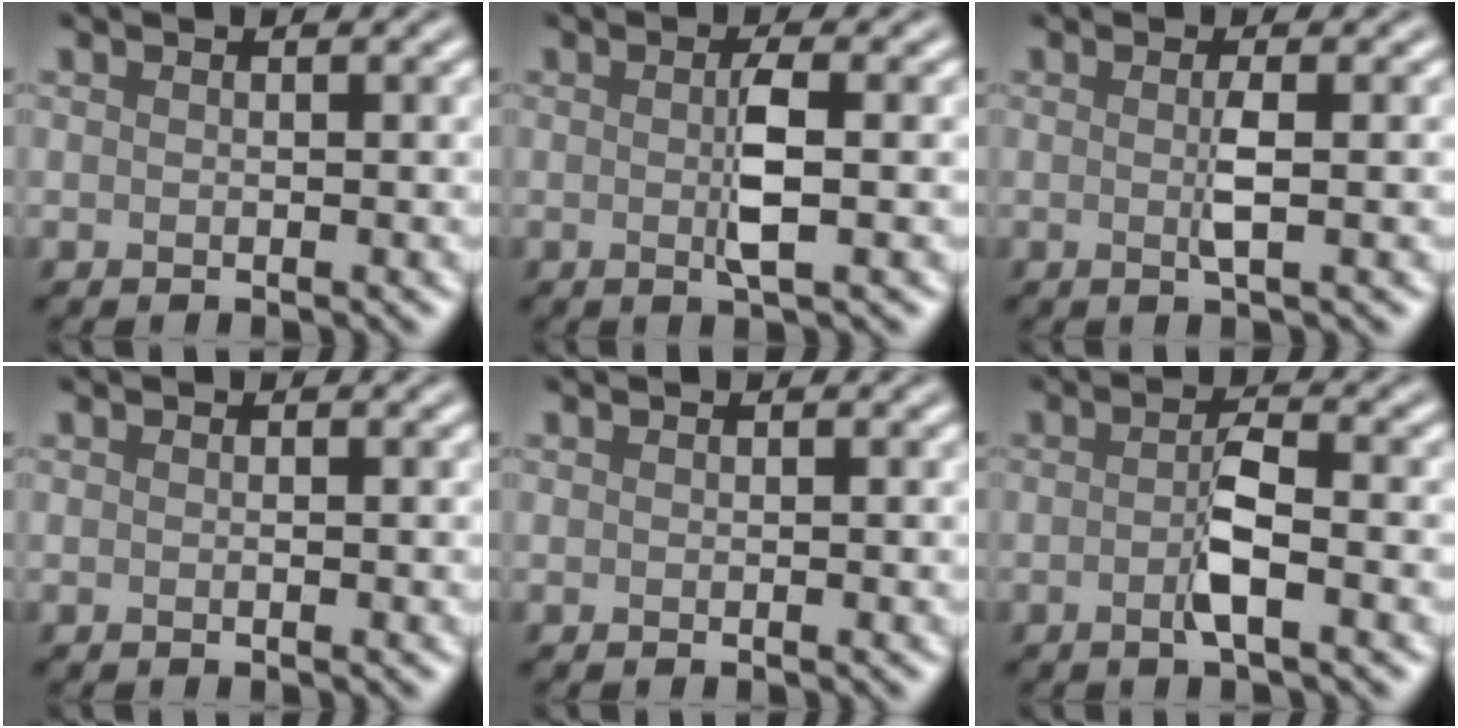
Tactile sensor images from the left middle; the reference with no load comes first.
{"total": 2.5, "force": [0.1, 0.3, 2.5], "torque": [-0.049, -0.005, -0.001]}
{"total": 1.7, "force": [0.1, 0.2, 1.7], "torque": [-0.037, -0.005, -0.002]}
{"total": 0.0}
{"total": 0.0}
{"total": 2.9, "force": [-0.7, 0.5, 2.8], "torque": [-0.054, 0.001, -0.019]}